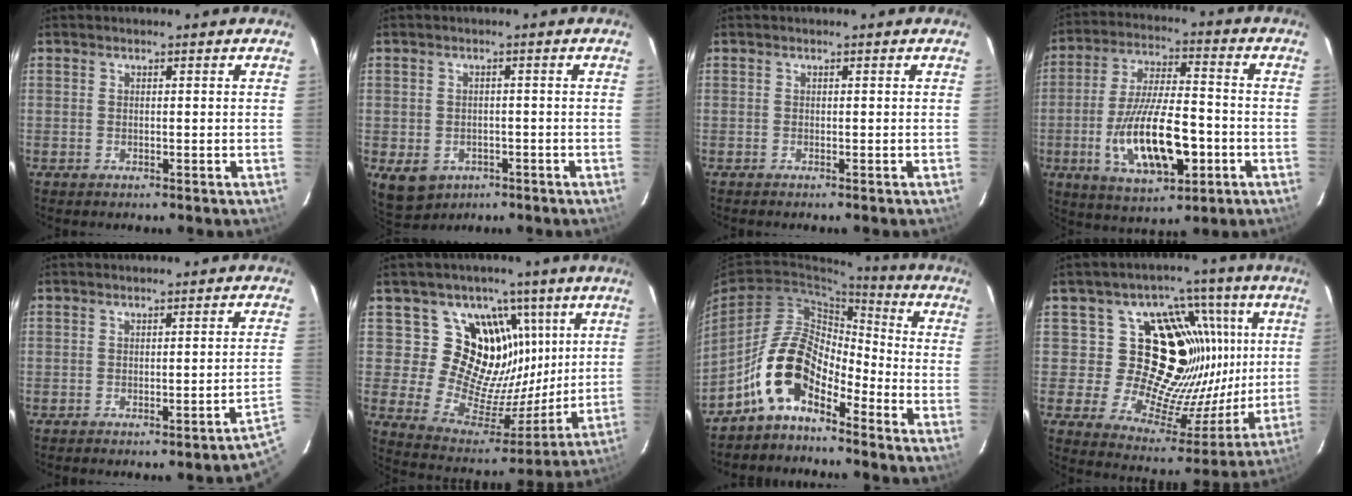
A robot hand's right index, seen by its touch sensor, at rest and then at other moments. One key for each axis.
{"total": 6.3, "fx": -2.7, "fy": 5.2, "fz": 2.4, "tx": -0.051, "ty": 0.004, "tz": -0.024}
{"total": 0.0}
{"total": 16.4, "fx": -4.7, "fy": 6.2, "fz": 14.5, "tx": -0.288, "ty": -0.013, "tz": -0.071}
{"total": 4.4, "fx": -3.1, "fy": -1.1, "fz": 3.0, "tx": -0.049, "ty": -0.004, "tz": -0.035}
{"total": 17.1, "fx": 7.2, "fy": 13.8, "fz": 7.1, "tx": -0.133, "ty": -0.008, "tz": 0.136}
{"total": 10.6, "fx": -7.1, "fy": 4.5, "fz": 6.5, "tx": -0.124, "ty": 0.025, "tz": -0.146}
{"total": 21.8, "fx": 6.0, "fy": 17.0, "fz": 12.2, "tx": -0.172, "ty": 0.006, "tz": 0.117}